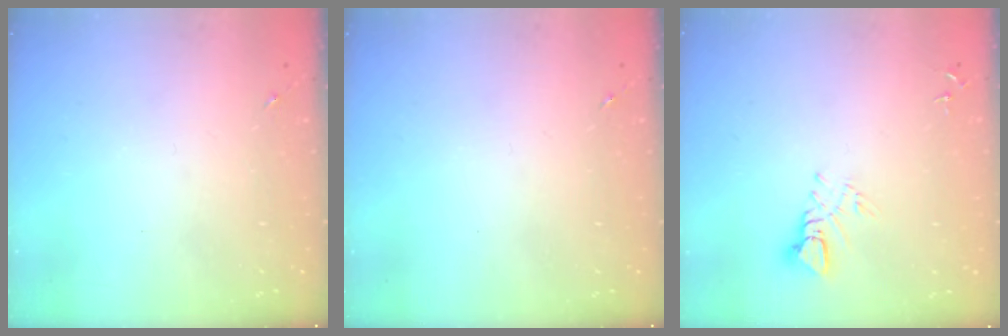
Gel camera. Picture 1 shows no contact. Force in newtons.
{"total": 0.0}
{"total": 5.6, "press": 5.6, "slide": 0.6}